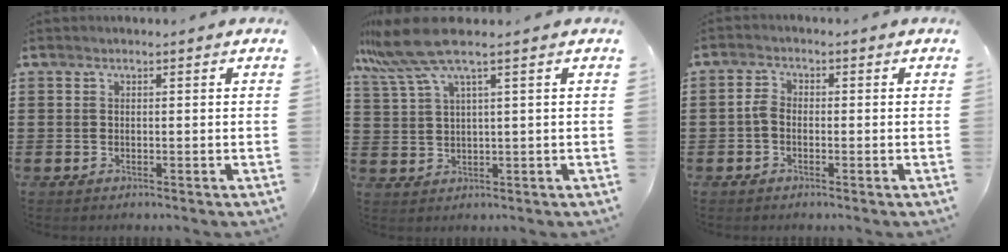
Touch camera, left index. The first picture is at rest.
{"total": 7.3, "force": [4.5, 0.4, 5.7], "torque": [-0.145, -0.019, 0.076]}
{"total": 2.2, "force": [-0.8, 1.4, 1.6], "torque": [-0.046, 0.001, -0.020]}